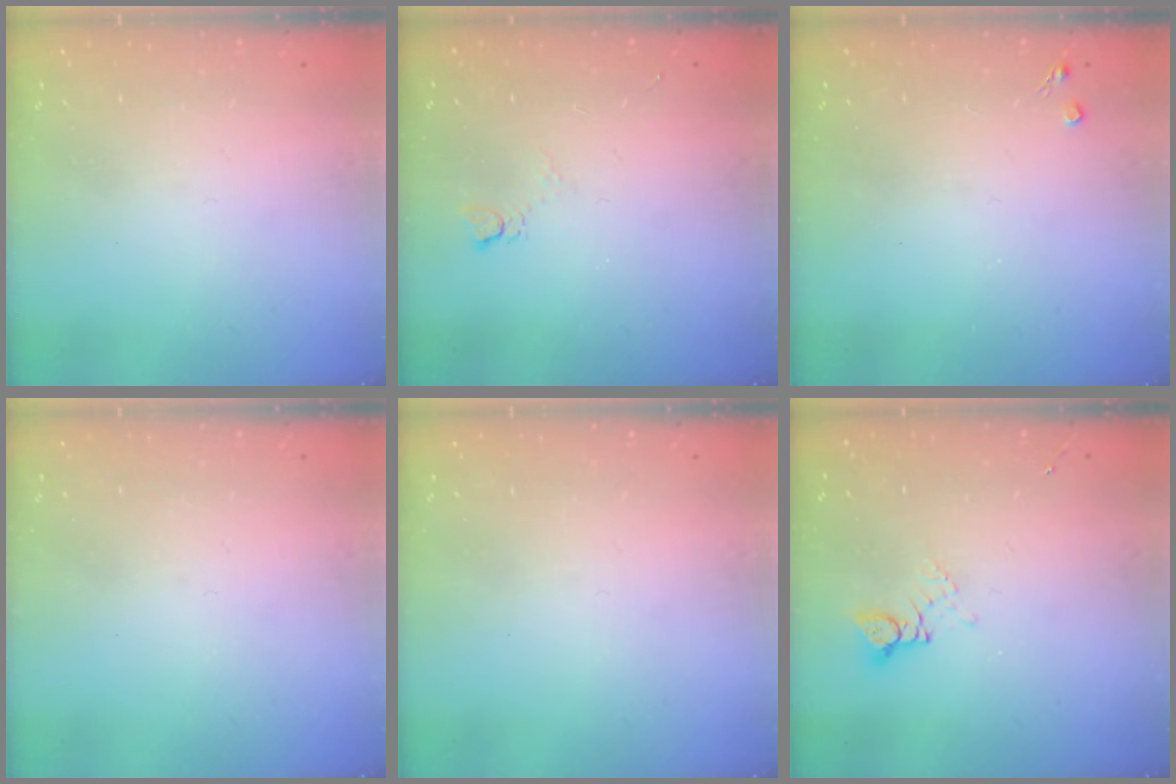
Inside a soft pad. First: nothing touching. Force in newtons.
{"total": 3.1, "press": 3.1, "slide": 0.5}
{"total": 2.6, "press": 2.5, "slide": 0.4}
{"total": 0.0}
{"total": 0.0}
{"total": 2.4, "press": 2.4, "slide": 0.2}